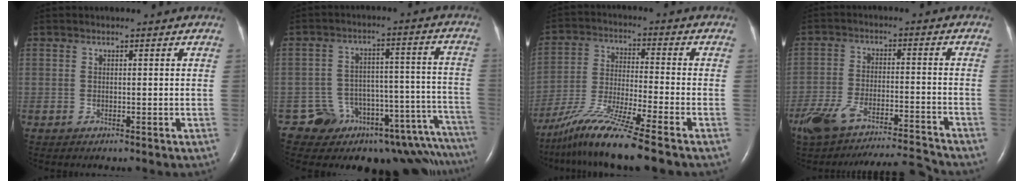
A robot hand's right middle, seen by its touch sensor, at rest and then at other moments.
{"total": 15.7, "force": [-14.0, 5.9, 4.1], "torque": [0.011, 0.087, -0.178]}
{"total": 11.8, "force": [-9.1, -1.4, 7.3], "torque": [-0.146, -0.031, -0.168]}
{"total": 13.9, "force": [-12.7, 1.5, 5.4], "torque": [-0.104, 0.018, -0.211]}